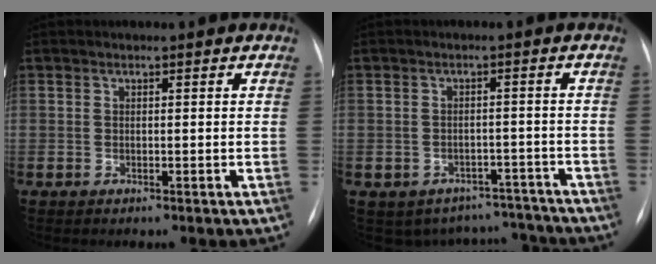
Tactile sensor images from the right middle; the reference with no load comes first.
{"total": 8.7, "force": [-7.4, 4.5, 0.1], "torque": [0.016, 0.034, -0.083]}